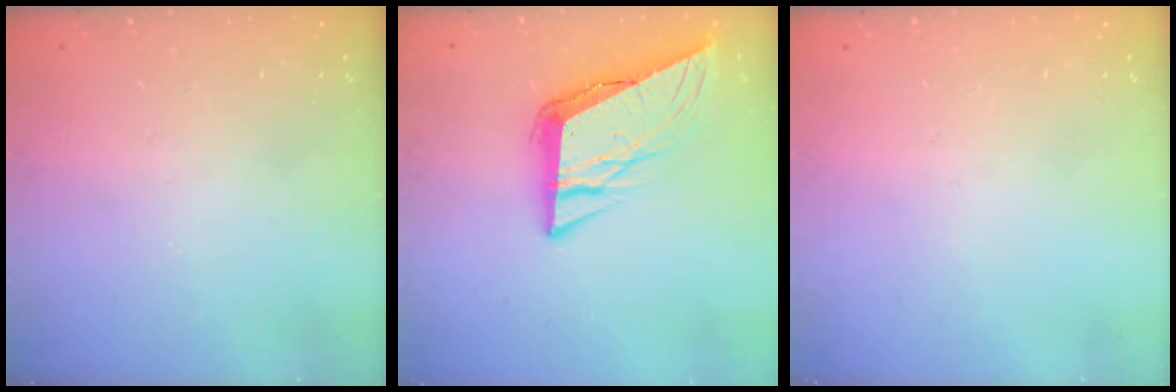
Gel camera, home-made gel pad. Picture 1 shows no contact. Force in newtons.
{"total": 10.4, "press": 10.2, "slide": 1.7}
{"total": 0.0}